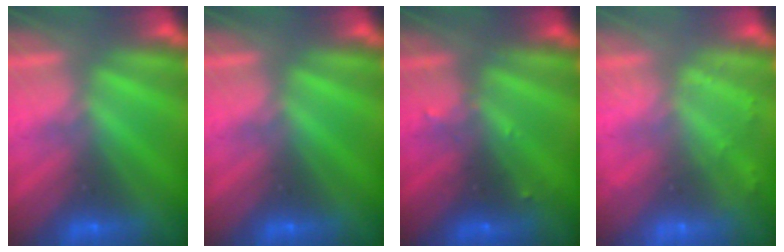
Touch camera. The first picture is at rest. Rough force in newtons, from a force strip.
{"total": 0.0}
{"total": 2.5}
{"total": 2.1}